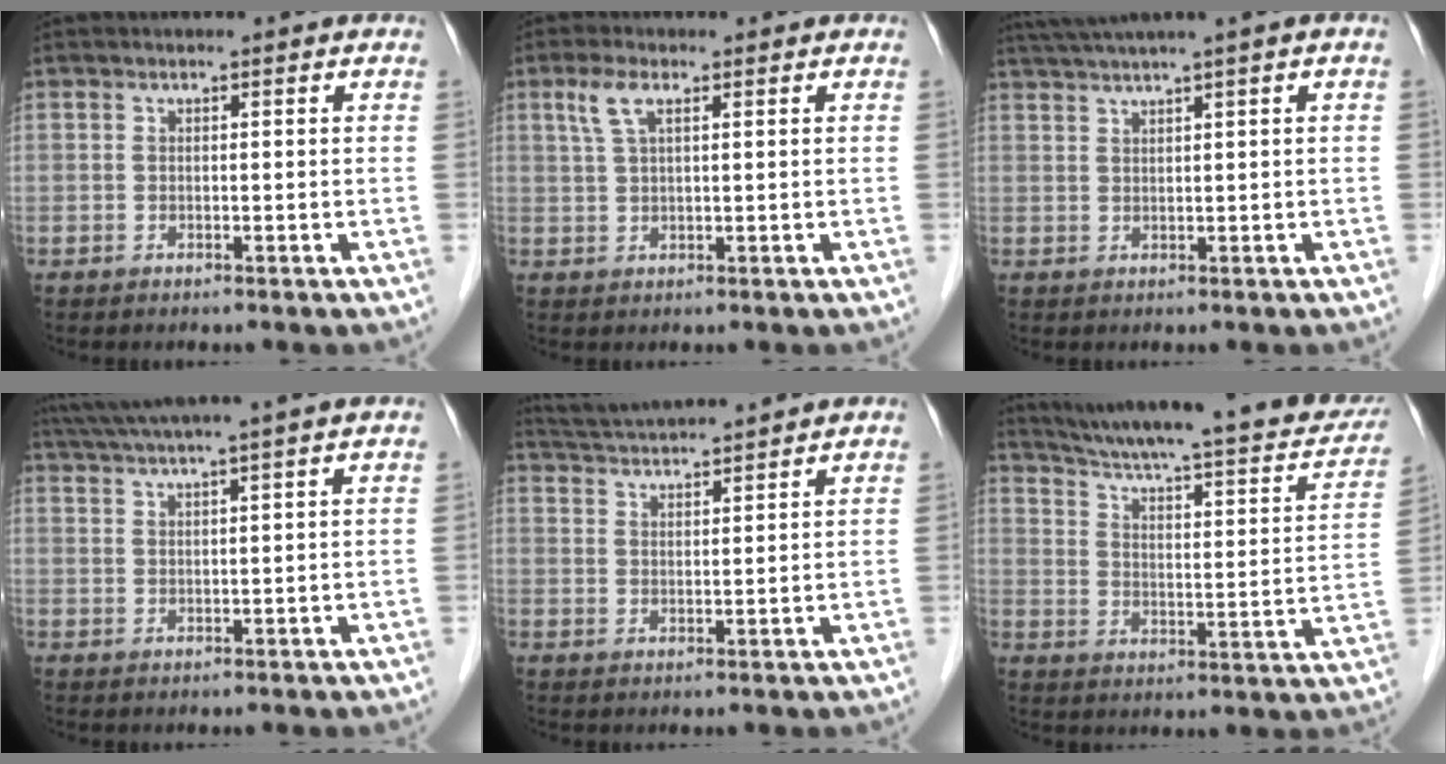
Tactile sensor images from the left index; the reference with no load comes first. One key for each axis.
{"total": 3.3, "fx": 1.6, "fy": 1.0, "fz": 2.7, "tx": -0.066, "ty": 0.013, "tz": 0.037}
{"total": 5.3, "fx": 3.6, "fy": -1.3, "fz": 3.6, "tx": -0.065, "ty": 0.025, "tz": 0.067}
{"total": 9.9, "fx": 8.4, "fy": -1.9, "fz": 4.9, "tx": -0.083, "ty": 0.022, "tz": 0.122}
{"total": 9.2, "fx": 8.7, "fy": -0.8, "fz": 2.8, "tx": -0.059, "ty": 0.024, "tz": 0.140}
{"total": 26.4, "fx": 22.4, "fy": 4.6, "fz": 13.3, "tx": -0.203, "ty": -0.021, "tz": 0.286}